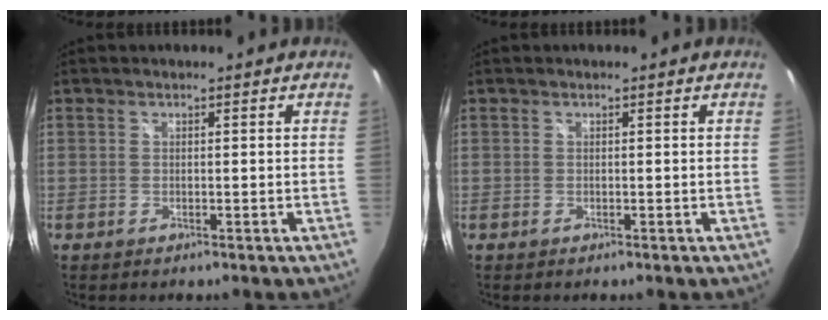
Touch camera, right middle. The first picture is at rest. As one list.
[{"total": 0.0}]